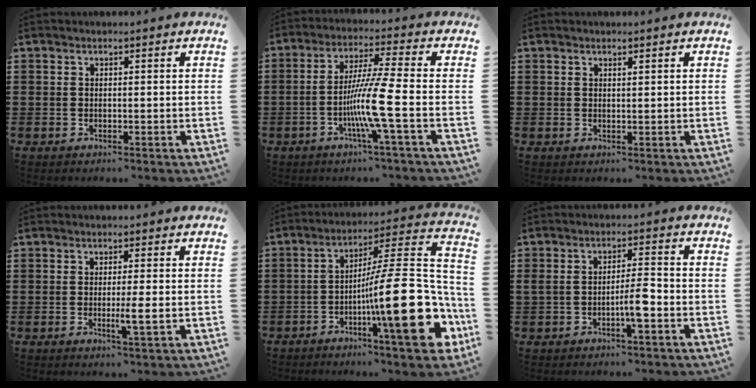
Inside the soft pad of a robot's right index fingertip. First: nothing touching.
{"total": 9.0, "force": [-3.0, -0.9, 8.5], "torque": [-0.165, -0.017, -0.062]}
{"total": 0.6, "force": [0.6, 0.1, 0.3], "torque": [-0.007, 0.000, 0.011]}
{"total": 3.4, "force": [-0.6, -0.1, 3.3], "torque": [-0.056, -0.008, -0.013]}
{"total": 19.6, "force": [-5.3, 3.8, 18.5], "torque": [-0.276, -0.015, -0.089]}
{"total": 4.9, "force": [-1.9, 1.1, 4.4], "torque": [-0.077, 0.007, -0.036]}